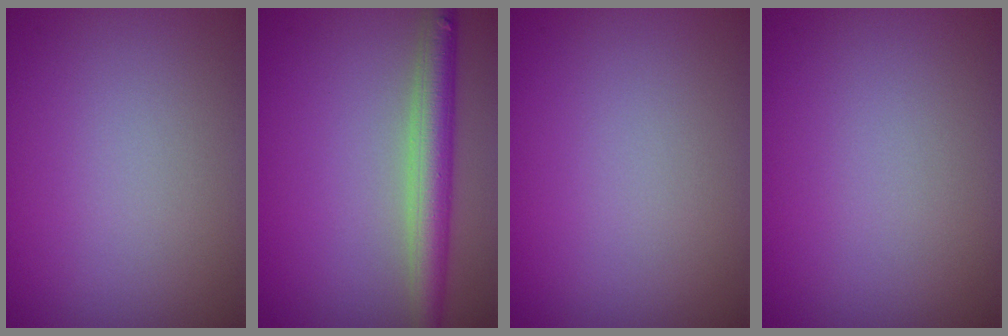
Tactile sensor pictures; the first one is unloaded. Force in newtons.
{"total": 4.3, "press": 4.3, "slide": 0.2}
{"total": 0.0}
{"total": 0.0}